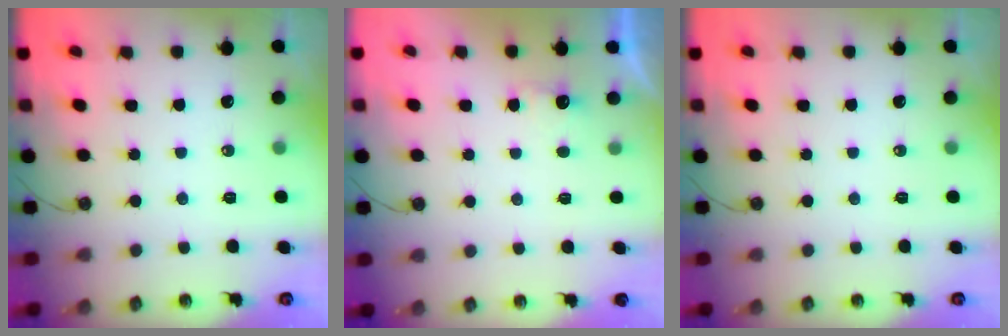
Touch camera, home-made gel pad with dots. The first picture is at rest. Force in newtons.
{"total": 2.4, "press": 2.2, "slide": 0.8}
{"total": 0.0}